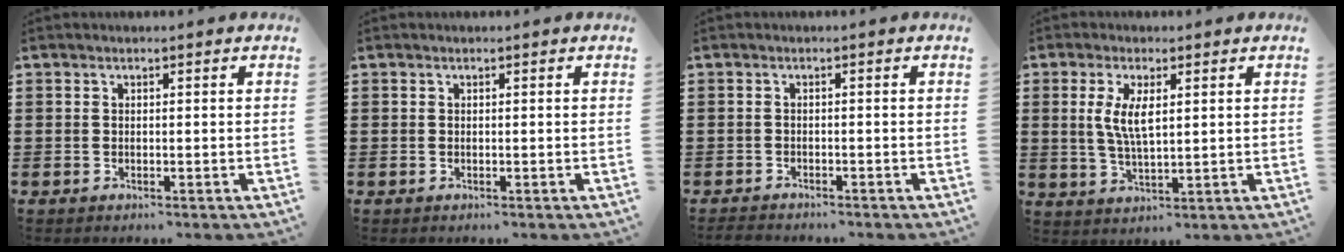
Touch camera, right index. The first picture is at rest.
{"total": 0.0}
{"total": 1.3, "force": [-1.3, 0.1, -0.1], "torque": [-0.002, 0.003, -0.027]}
{"total": 5.4, "force": [1.2, 1.9, 4.9], "torque": [-0.100, 0.005, 0.020]}